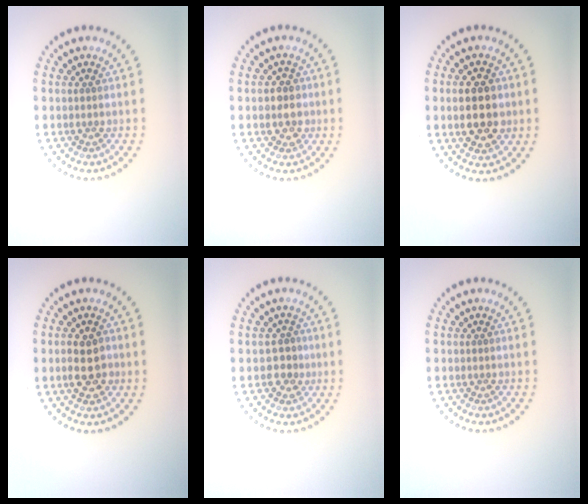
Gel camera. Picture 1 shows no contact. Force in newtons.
{"total": 2.2, "press": 2.0, "slide": 0.9}
{"total": 5.0, "press": 5.0, "slide": 0.3}
{"total": 2.9, "press": 2.8, "slide": 0.2}
{"total": 1.9, "press": 1.8, "slide": 0.8}
{"total": 0.0}